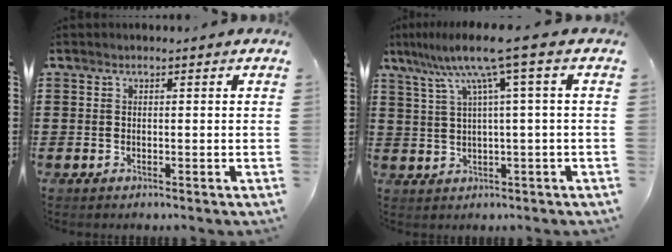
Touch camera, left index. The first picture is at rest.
{"total": 8.5, "force": [3.6, -0.6, 7.7], "torque": [-0.163, -0.010, 0.055]}